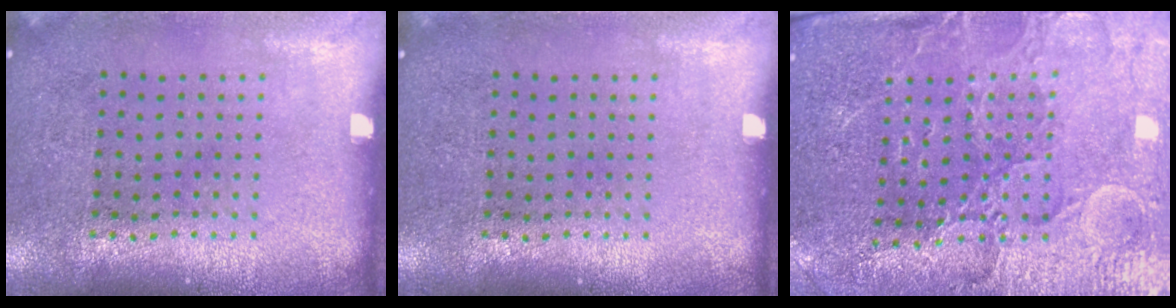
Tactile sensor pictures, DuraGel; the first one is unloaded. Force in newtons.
{"total": 0.0}
{"total": 3.5, "press": 3.4, "slide": 1.1}